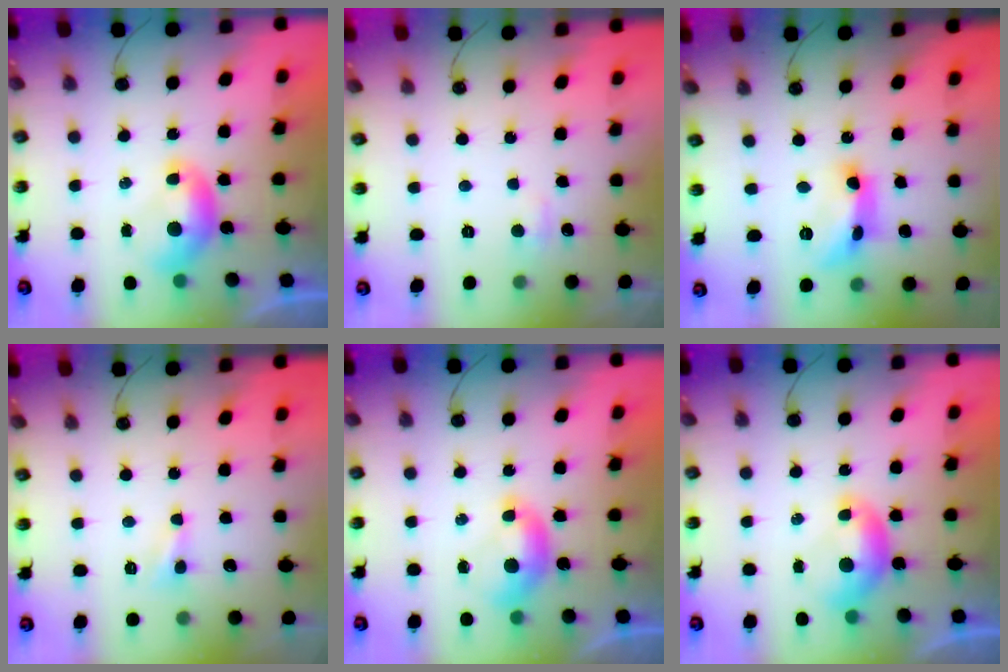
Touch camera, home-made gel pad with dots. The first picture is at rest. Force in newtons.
{"total": 1.7, "press": 1.6, "slide": 0.6}
{"total": 10.2, "press": 10.2, "slide": 0.8}
{"total": 2.4, "press": 2.3, "slide": 0.4}
{"total": 0.6, "press": 0.1, "slide": 0.6}
{"total": 0.0}